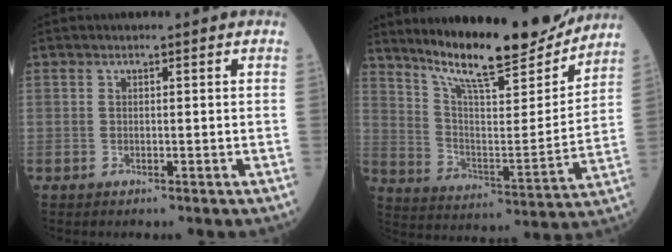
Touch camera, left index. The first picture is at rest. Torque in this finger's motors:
{"motor_torque": [1.09, -1.05, 0.33, 0.07]}